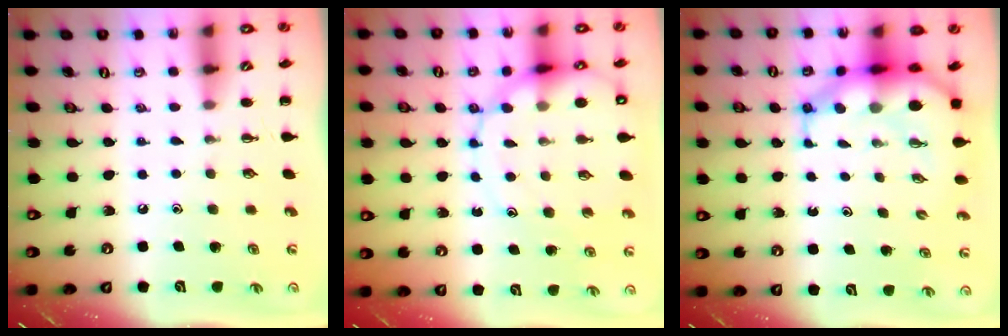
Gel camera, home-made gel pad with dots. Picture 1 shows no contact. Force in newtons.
{"total": 13.6, "press": 13.1, "slide": 3.4}
{"total": 9.1, "press": 8.8, "slide": 2.3}